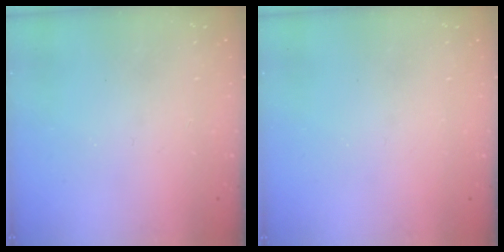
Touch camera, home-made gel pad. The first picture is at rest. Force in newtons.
{"total": 0.0}